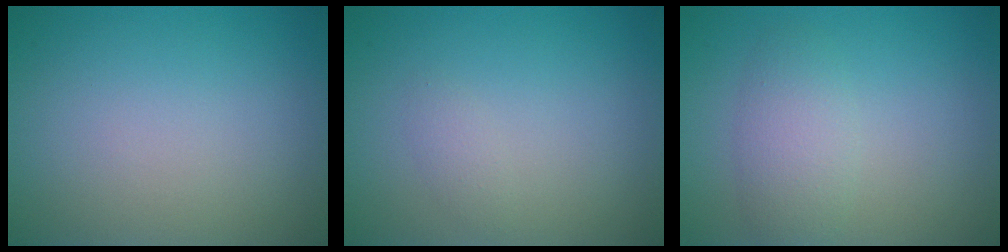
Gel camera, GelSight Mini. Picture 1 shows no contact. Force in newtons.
{"total": 0.9, "press": 0.9, "slide": 0.0}
{"total": 3.0, "press": 3.0, "slide": 0.1}